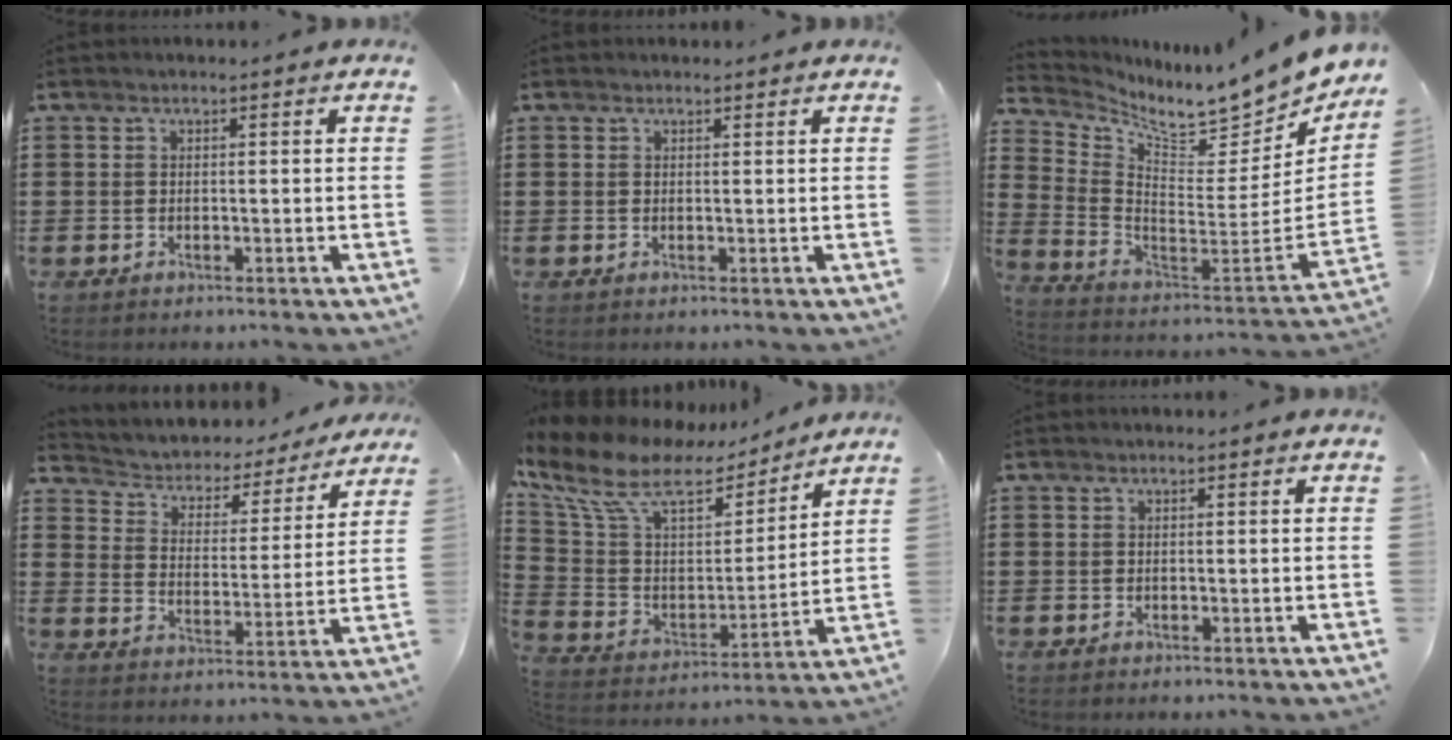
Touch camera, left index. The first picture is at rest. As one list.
[{"total": 0.6, "force": [0.5, 0.2, 0.1], "torque": [0.004, -0.003, 0.010]}, {"total": 8.6, "force": [7.8, 1.3, 3.4], "torque": [-0.084, -0.082, 0.126]}, {"total": 3.1, "force": [2.8, 1.3, 0.2], "torque": [-0.026, -0.025, 0.038]}, {"total": 12.3, "force": [8.2, 5.4, 7.5], "torque": [-0.176, -0.034, 0.140]}, {"total": 0.0}]